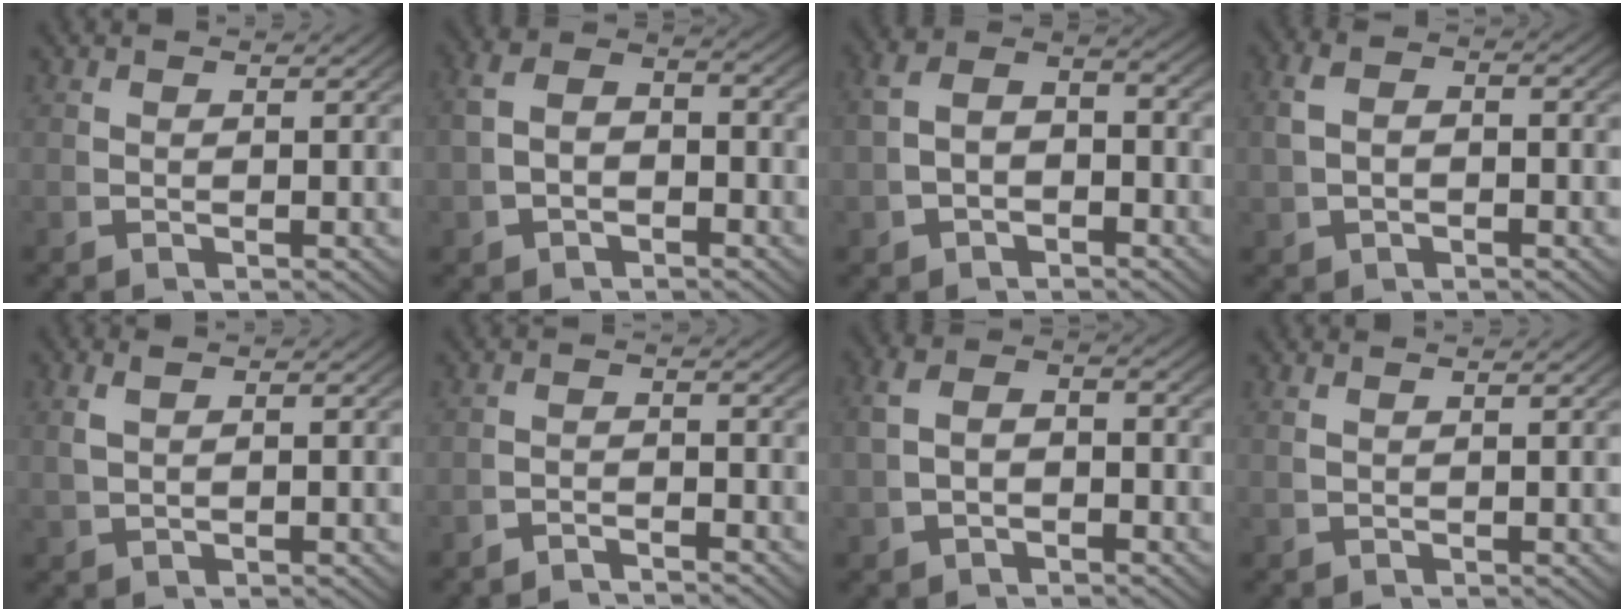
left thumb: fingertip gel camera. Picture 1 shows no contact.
{"total": 3.9, "force": [-0.7, 2.8, 2.6], "torque": [-0.053, -0.007, -0.009]}
{"total": 4.4, "force": [-0.6, 3.1, 3.0], "torque": [-0.058, -0.004, -0.006]}
{"total": 3.0, "force": [-0.1, 2.0, 2.2], "torque": [-0.048, -0.001, 0.002]}
{"total": 1.7, "force": [0.8, 0.5, 1.5], "torque": [-0.031, 0.007, 0.020]}
{"total": 2.5, "force": [-2.5, 0.2, 0.0], "torque": [0.013, -0.001, -0.050]}
{"total": 3.6, "force": [-0.5, 2.5, 2.6], "torque": [-0.055, -0.004, -0.003]}
{"total": 0.7, "force": [0.5, -0.5, 0.2], "torque": [-0.004, 0.003, 0.016]}